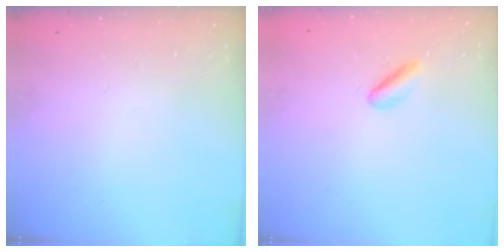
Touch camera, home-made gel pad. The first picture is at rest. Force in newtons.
{"total": 2.5, "press": 2.5, "slide": 0.5}